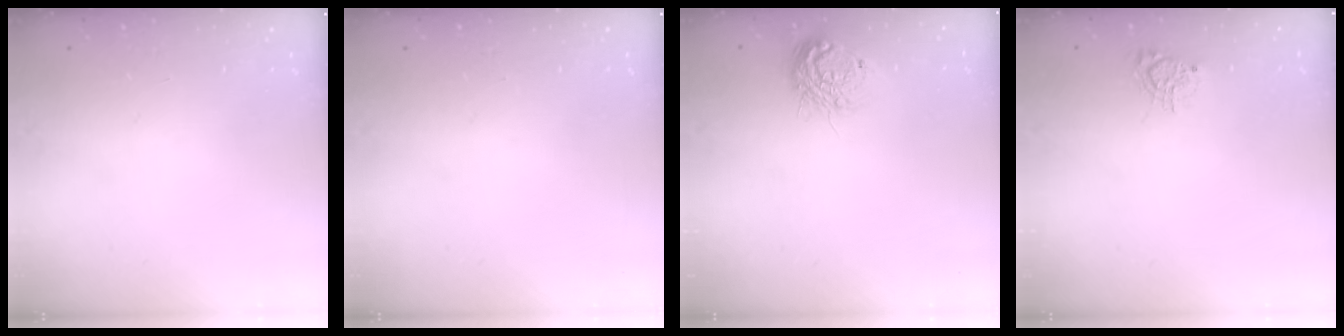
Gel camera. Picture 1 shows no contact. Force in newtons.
{"total": 0.0}
{"total": 11.0, "press": 10.9, "slide": 0.8}
{"total": 4.9, "press": 4.8, "slide": 0.5}